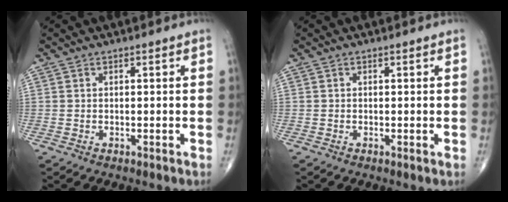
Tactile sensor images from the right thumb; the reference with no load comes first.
{"total": 0.0}